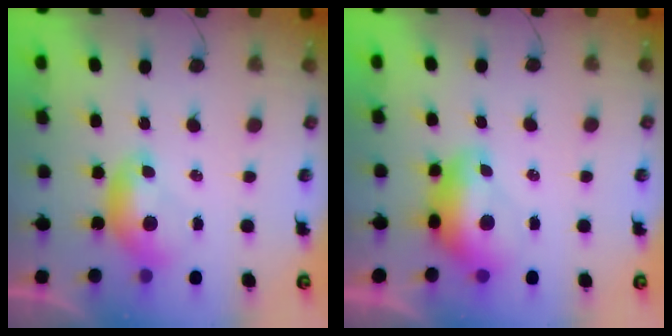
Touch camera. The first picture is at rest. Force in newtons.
{"total": 2.6, "press": 2.5, "slide": 0.7}